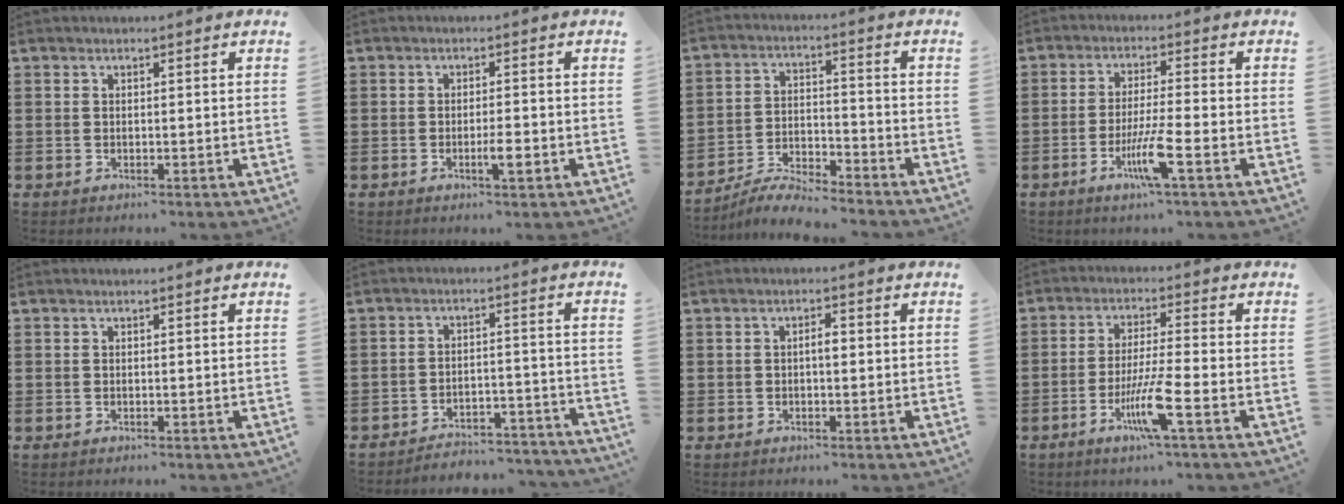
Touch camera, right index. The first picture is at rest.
{"total": 2.7, "force": [-1.1, 0.5, 2.4], "torque": [-0.039, 0.001, -0.019]}
{"total": 5.8, "force": [-5.6, 0.3, 1.1], "torque": [-0.026, 0.002, -0.112]}
{"total": 6.7, "force": [-3.0, 0.1, 6.0], "torque": [-0.118, -0.014, -0.057]}
{"total": 0.0}
{"total": 4.5, "force": [-4.4, 0.4, 0.6], "torque": [-0.015, 0.004, -0.092]}
{"total": 1.8, "force": [-0.1, 0.5, 1.7], "torque": [-0.032, 0.003, -0.003]}
{"total": 7.8, "force": [-3.5, 0.0, 6.9], "torque": [-0.139, -0.015, -0.068]}